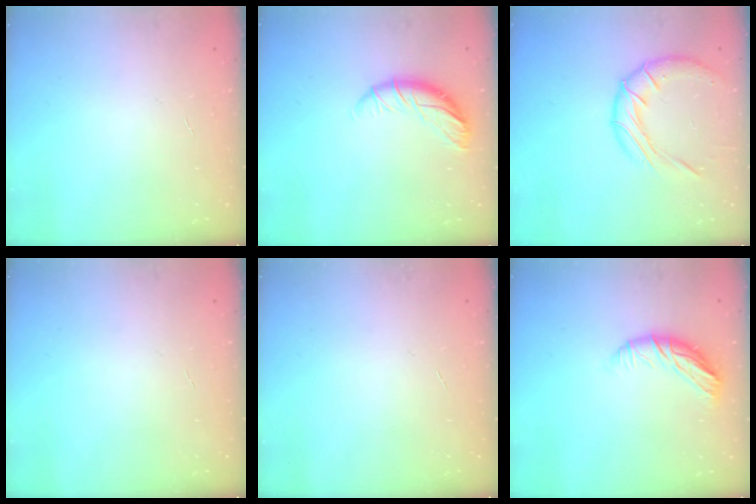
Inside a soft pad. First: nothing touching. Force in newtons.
{"total": 10.1, "press": 10.1, "slide": 0.4}
{"total": 12.9, "press": 12.8, "slide": 1.5}
{"total": 0.0}
{"total": 0.0}
{"total": 10.4, "press": 10.3, "slide": 1.5}